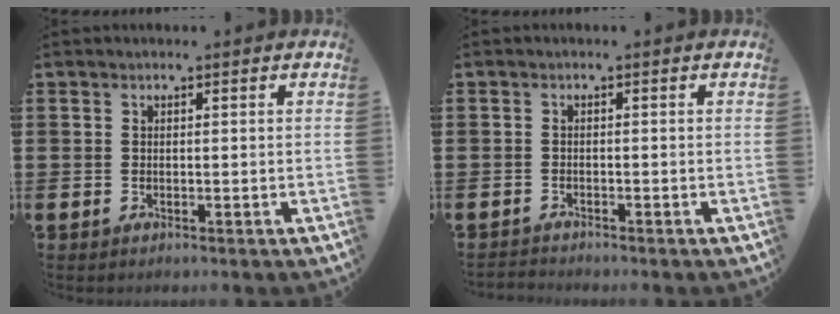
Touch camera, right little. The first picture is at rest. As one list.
[{"total": 0.8, "force": [-0.8, 0.0, 0.0], "torque": [-0.002, -0.001, -0.017]}]